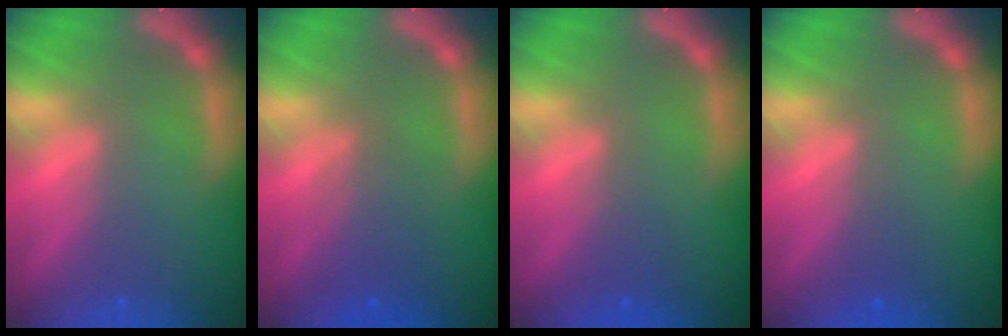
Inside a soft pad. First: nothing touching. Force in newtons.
{"total": 3.0}
{"total": 1.5}
{"total": 1.0}